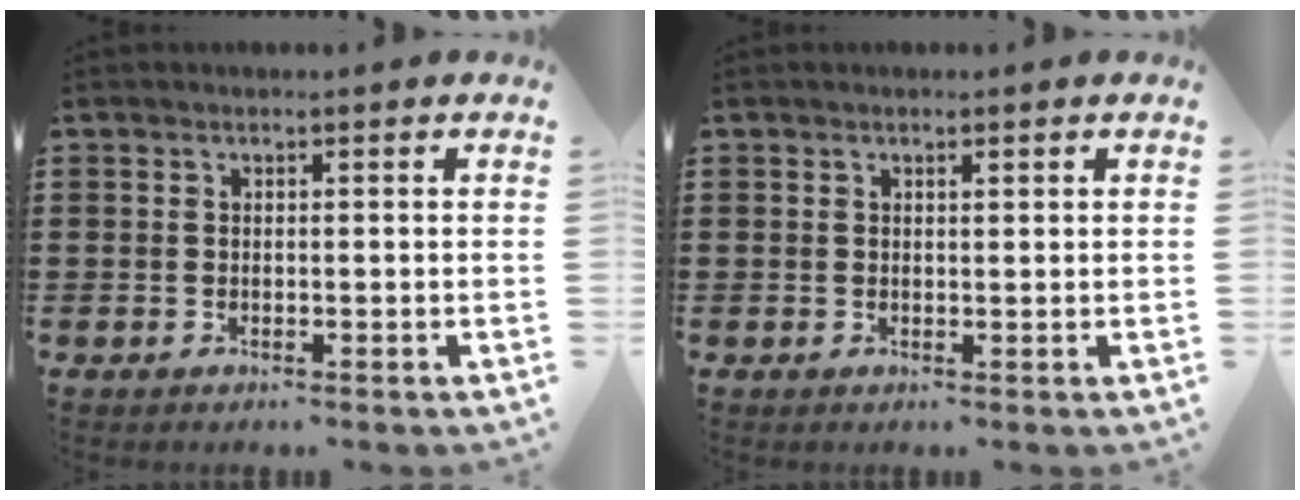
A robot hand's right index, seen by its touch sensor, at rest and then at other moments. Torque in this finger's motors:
{"motor_torque": [-0.19, 0.33, 0.05, -0.01]}